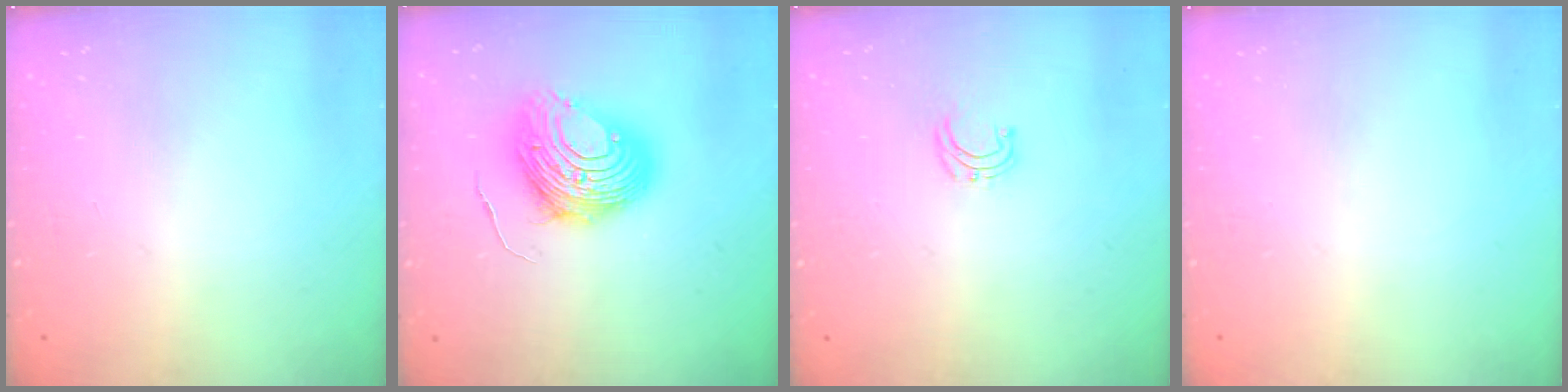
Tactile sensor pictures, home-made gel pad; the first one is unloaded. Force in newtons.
{"total": 12.1, "press": 12.1, "slide": 1.2}
{"total": 4.2, "press": 4.2, "slide": 0.4}
{"total": 0.0}